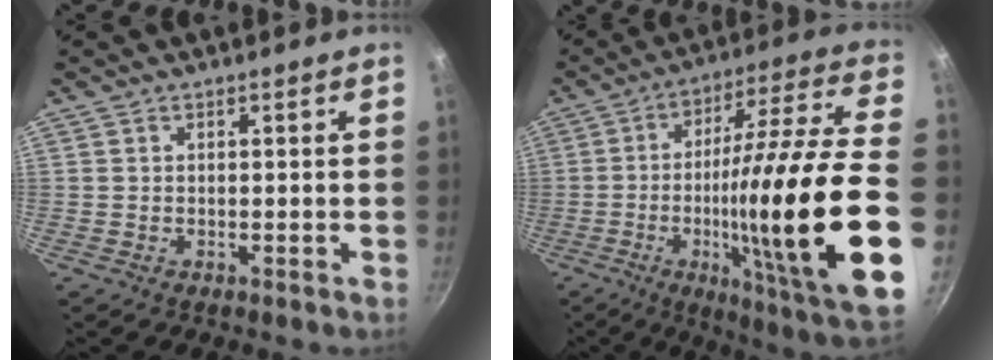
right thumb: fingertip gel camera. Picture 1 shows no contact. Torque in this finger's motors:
{"motor_torque": [1.16, 3.85, 2.18, -0.08, 0.69]}